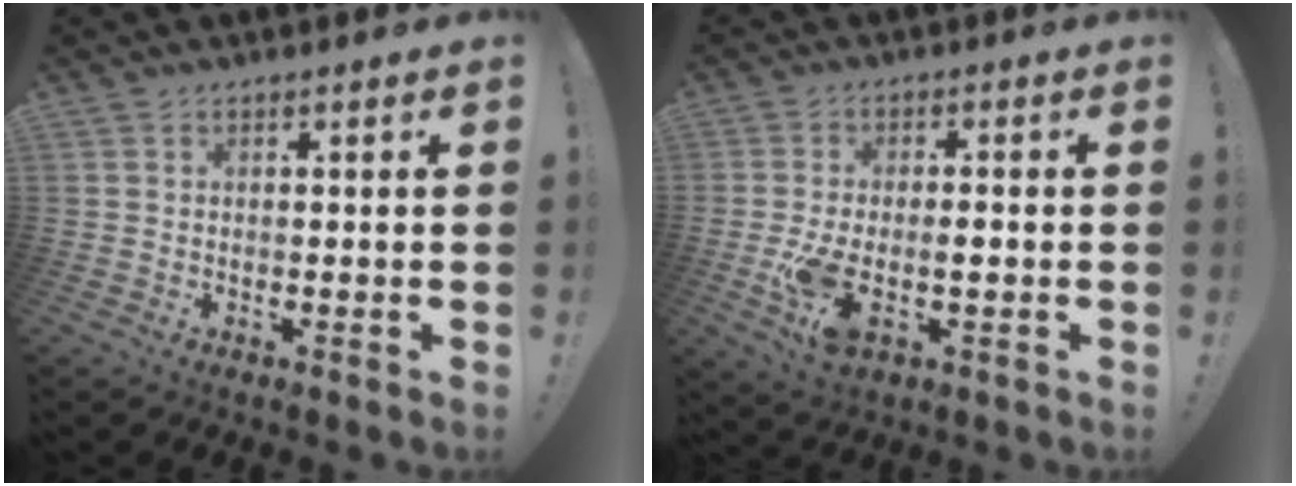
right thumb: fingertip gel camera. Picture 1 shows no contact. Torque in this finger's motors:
{"motor_torque": [1.30, -0.21, 1.10, -0.39, 0.40]}